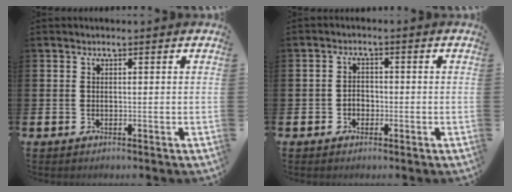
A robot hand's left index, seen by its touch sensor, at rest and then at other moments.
{"total": 1.8, "force": [-0.7, 1.5, 0.8], "torque": [-0.008, 0.000, -0.017]}